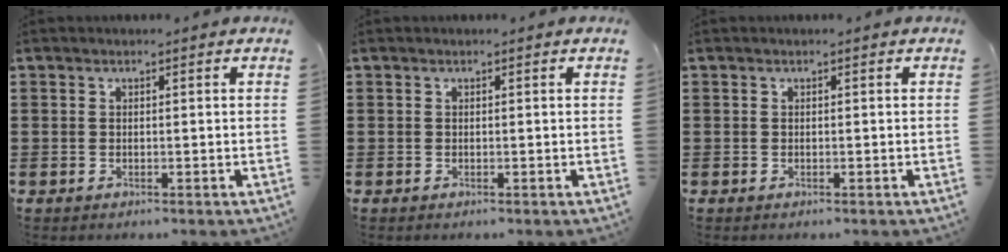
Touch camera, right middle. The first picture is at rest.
{"total": 0.0}
{"total": 0.0}